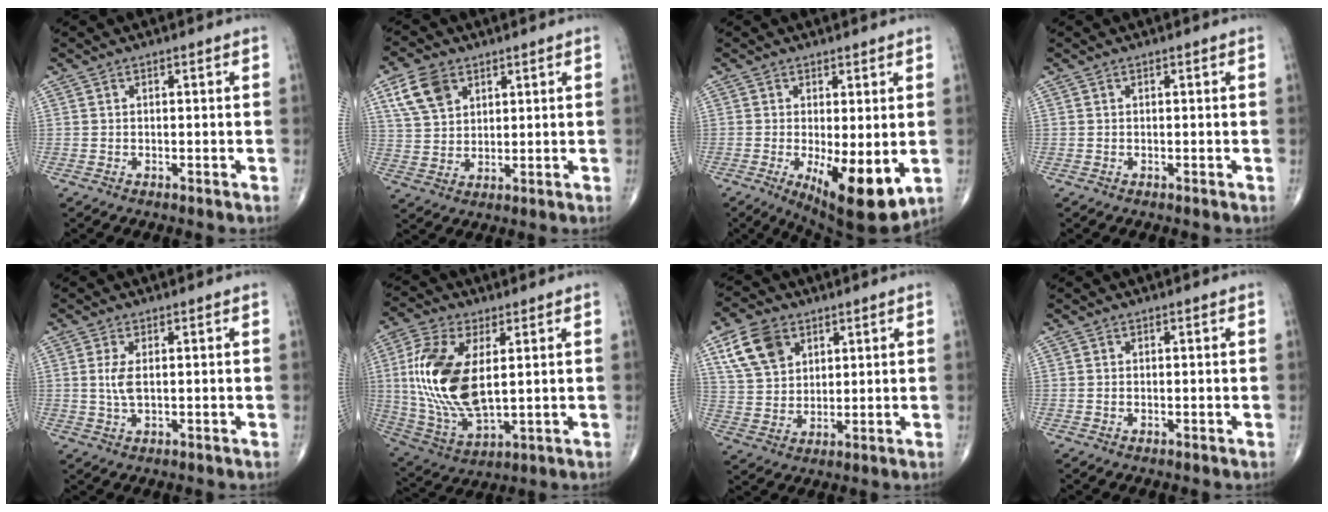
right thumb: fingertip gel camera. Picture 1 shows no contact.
{"total": 8.3, "force": [4.1, 5.6, 4.6], "torque": [-0.074, -0.009, 0.083]}
{"total": 11.4, "force": [-2.4, 3.9, 10.4], "torque": [-0.154, -0.028, -0.024]}
{"total": 0.0}
{"total": 3.5, "force": [0.5, 1.4, 3.2], "torque": [-0.077, -0.004, 0.013]}
{"total": 18.1, "force": [2.6, 8.8, 15.6], "torque": [-0.333, -0.015, 0.057]}
{"total": 10.4, "force": [5.0, 7.2, 5.5], "torque": [-0.085, -0.013, 0.101]}
{"total": 0.0}